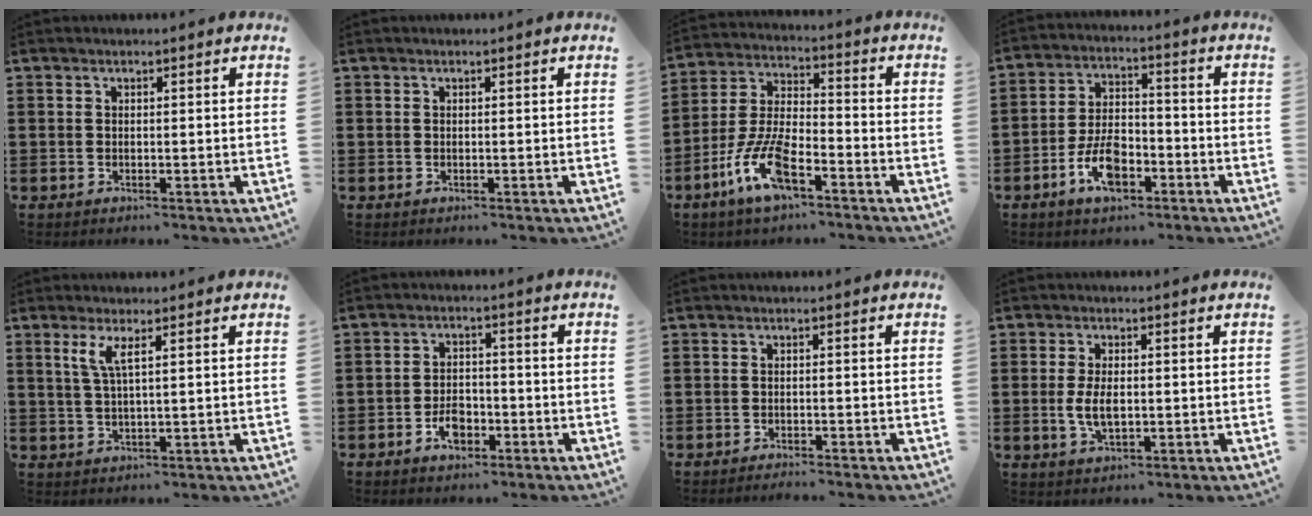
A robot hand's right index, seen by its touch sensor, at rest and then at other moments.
{"total": 0.0}
{"total": 9.5, "force": [-5.2, 3.3, 7.2], "torque": [-0.177, -0.005, -0.103]}
{"total": 7.8, "force": [-3.6, 4.0, 5.7], "torque": [-0.125, 0.005, -0.070]}
{"total": 3.3, "force": [1.4, 0.4, 3.0], "torque": [-0.067, -0.001, 0.023]}
{"total": 4.1, "force": [-2.0, 2.5, 2.6], "torque": [-0.052, 0.003, -0.039]}
{"total": 1.3, "force": [-1.3, -0.1, 0.0], "torque": [-0.002, 0.002, -0.026]}
{"total": 4.2, "force": [-0.2, 2.1, 3.7], "torque": [-0.077, 0.002, -0.005]}